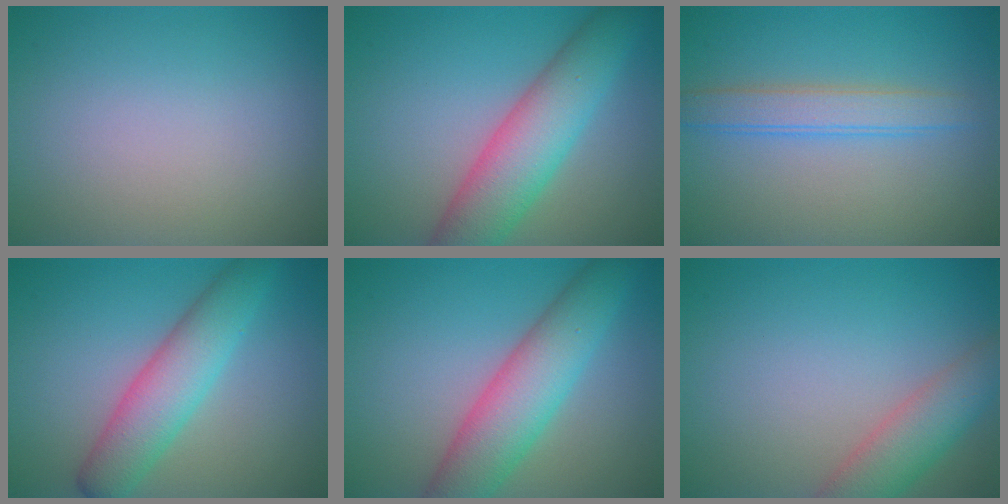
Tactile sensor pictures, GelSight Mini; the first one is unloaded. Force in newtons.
{"total": 7.2, "press": 7.2, "slide": 0.2}
{"total": 3.0, "press": 2.9, "slide": 0.2}
{"total": 5.4, "press": 5.4, "slide": 0.3}
{"total": 6.9, "press": 6.9, "slide": 0.1}
{"total": 4.3, "press": 4.3, "slide": 0.1}